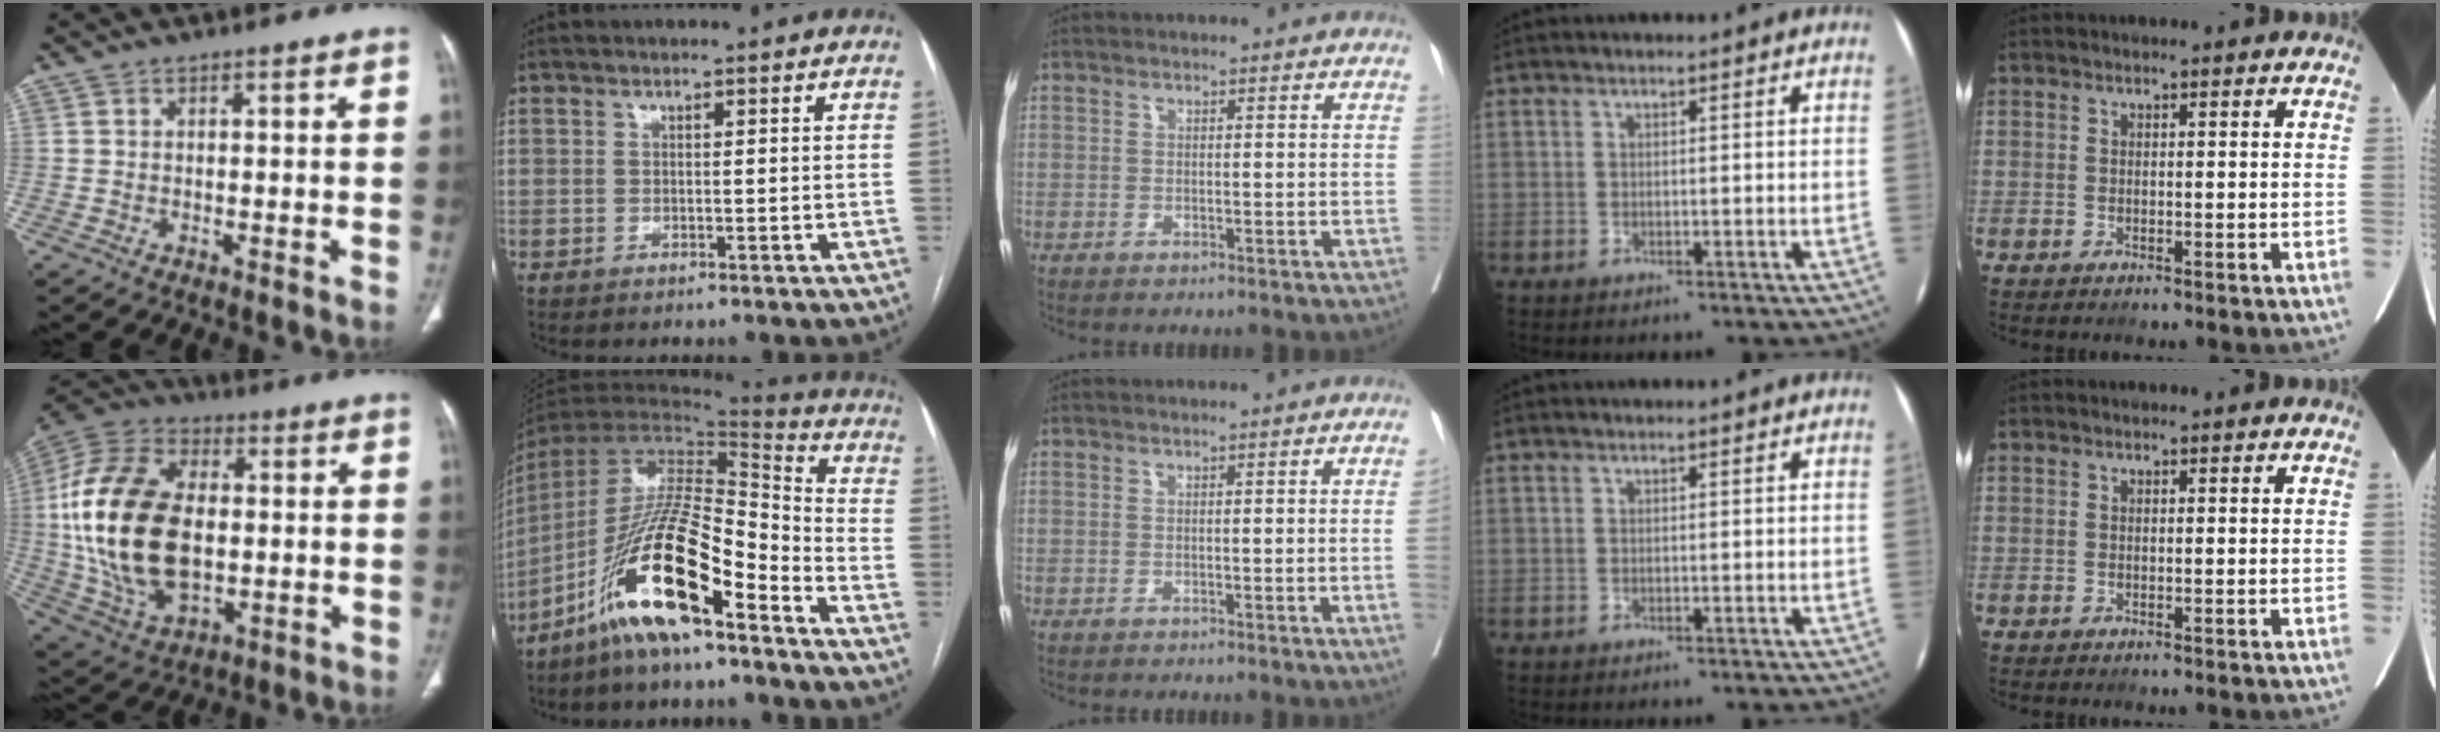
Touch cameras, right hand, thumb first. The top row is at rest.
{"thumb": {"total": 25.9, "force": [0.3, 15.6, 20.7], "torque": [-0.414, -0.002, 0.014]}, "index": {"total": 17.6, "force": [-10.9, 3.0, 13.4], "torque": [-0.274, -0.002, -0.200]}, "middle": {"total": 2.1, "force": [-0.4, -0.3, 2.0], "torque": [-0.030, 0.004, -0.002]}}